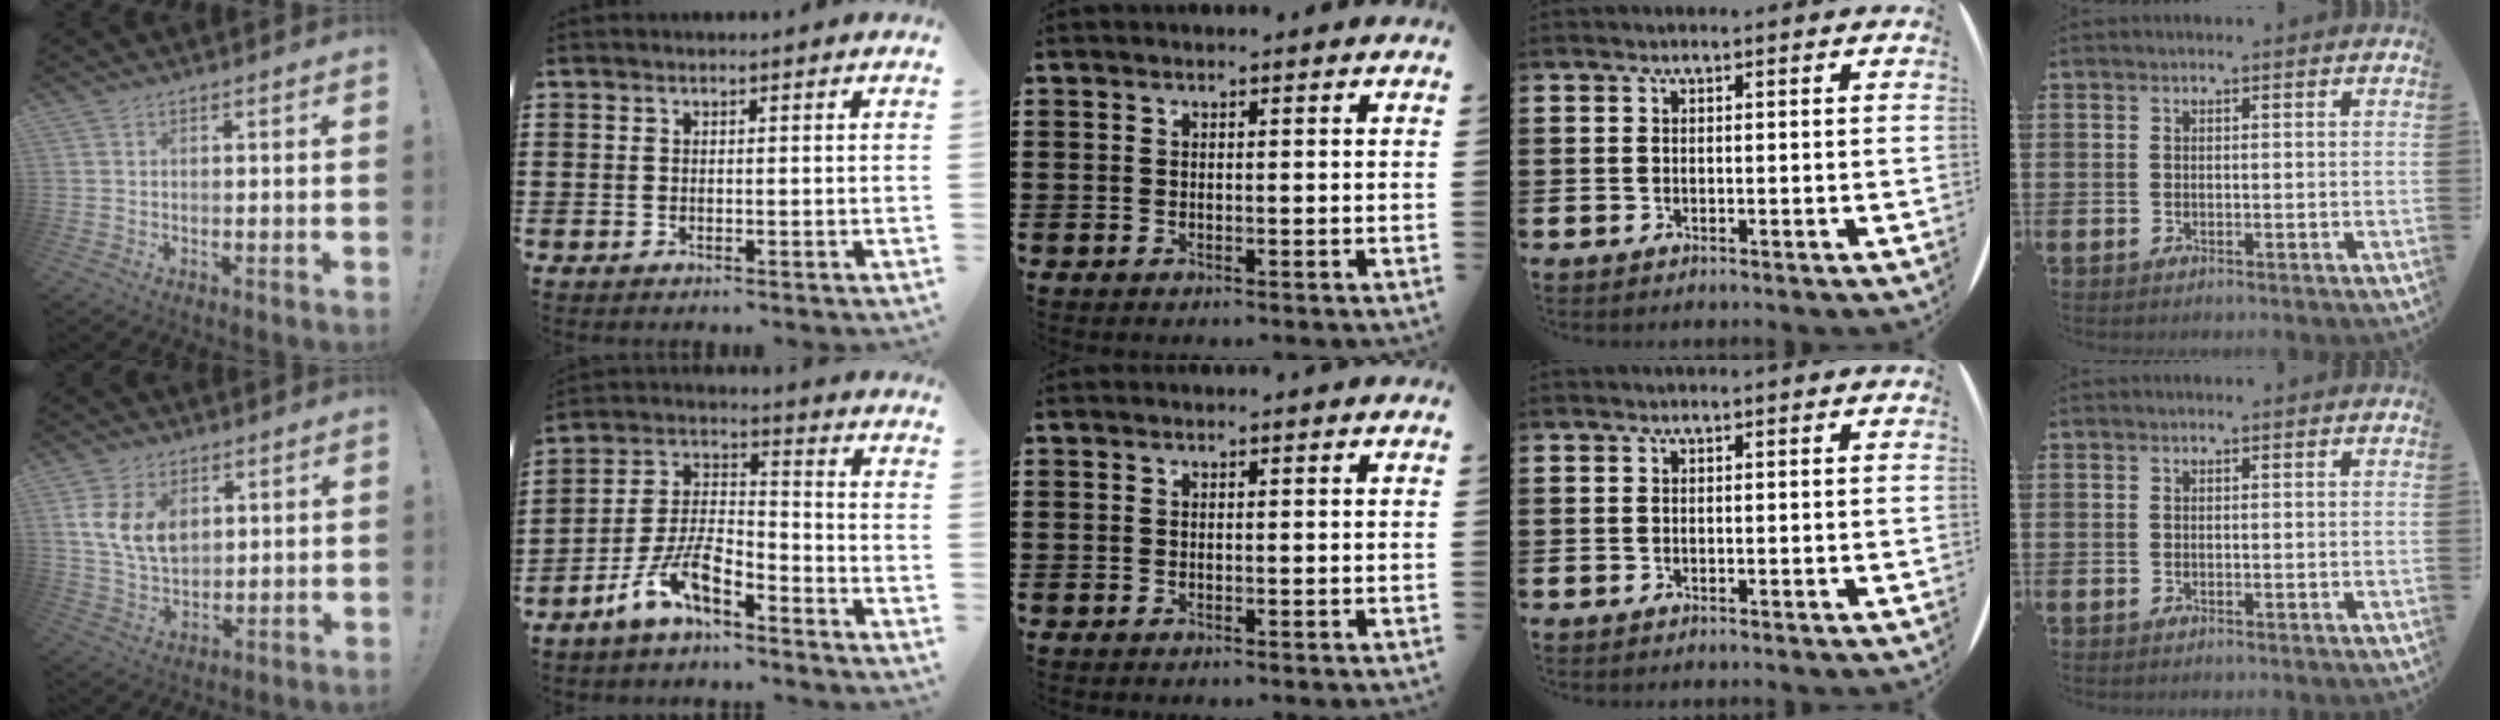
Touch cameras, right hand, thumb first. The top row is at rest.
{"thumb": {"total": 11.3, "force": [3.8, 7.9, 7.1], "torque": [-0.123, -0.010, 0.073]}, "index": {"total": 8.9, "force": [-6.4, 3.2, 5.3], "torque": [-0.124, 0.001, -0.126]}}